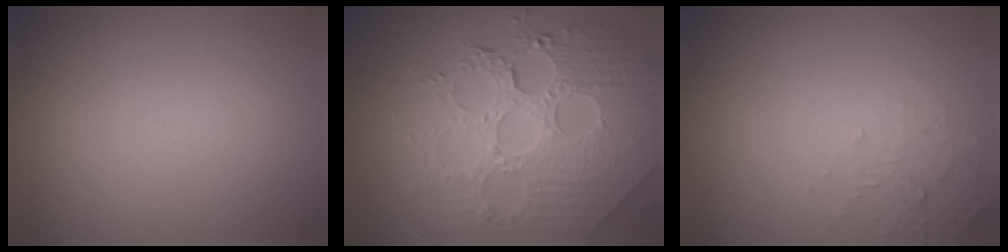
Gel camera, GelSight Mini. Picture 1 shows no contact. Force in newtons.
{"total": 8.1, "press": 6.0, "slide": 5.5}
{"total": 1.4, "press": 1.4, "slide": 0.2}